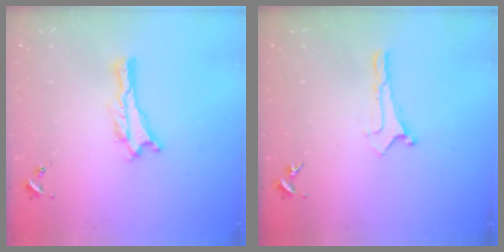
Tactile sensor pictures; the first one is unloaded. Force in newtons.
{"total": 0.0}